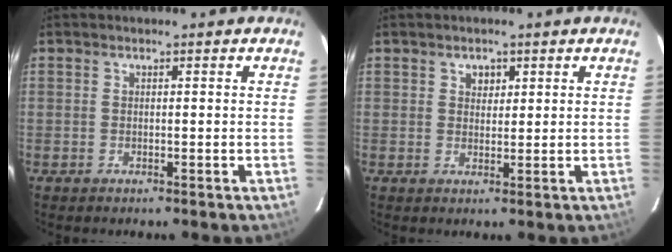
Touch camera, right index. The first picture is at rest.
{"total": 2.2, "force": [1.0, 1.8, 0.7], "torque": [-0.006, 0.007, 0.018]}